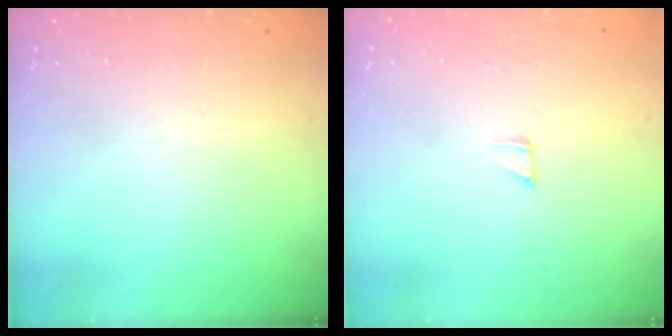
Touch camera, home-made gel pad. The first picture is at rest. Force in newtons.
{"total": 2.5, "press": 2.5, "slide": 0.1}